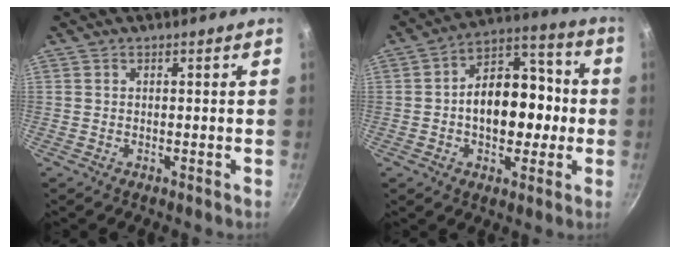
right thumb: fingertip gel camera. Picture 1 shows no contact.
{"total": 15.8, "force": [-1.0, 9.9, 12.3], "torque": [-0.146, 0.036, -0.021]}